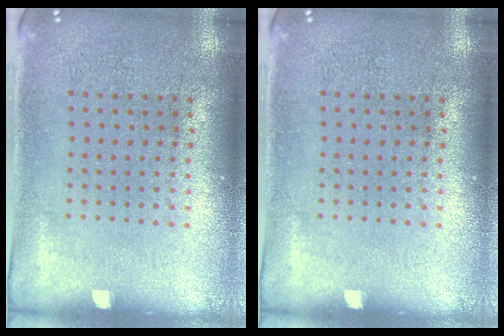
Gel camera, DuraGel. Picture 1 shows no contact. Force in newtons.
{"total": 0.0}